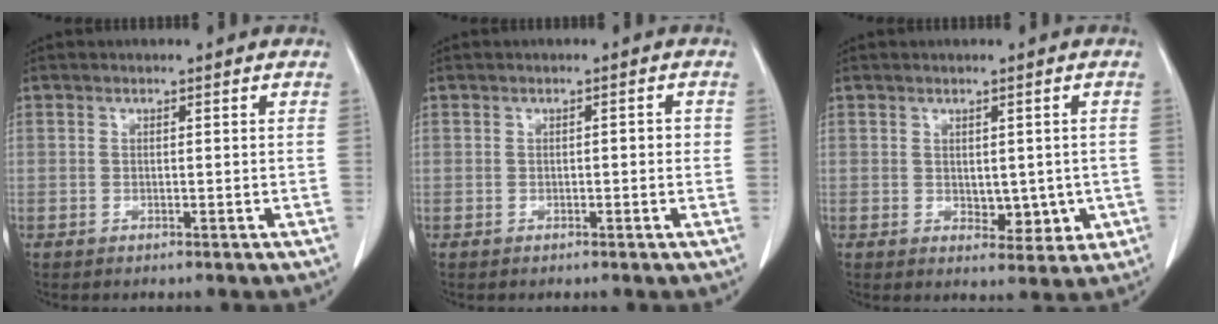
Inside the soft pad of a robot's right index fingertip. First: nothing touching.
{"total": 1.3, "force": [-0.1, 0.6, 1.2], "torque": [-0.014, 0.003, -0.001]}
{"total": 4.6, "force": [-0.5, 2.8, 3.6], "torque": [-0.033, -0.003, 0.005]}